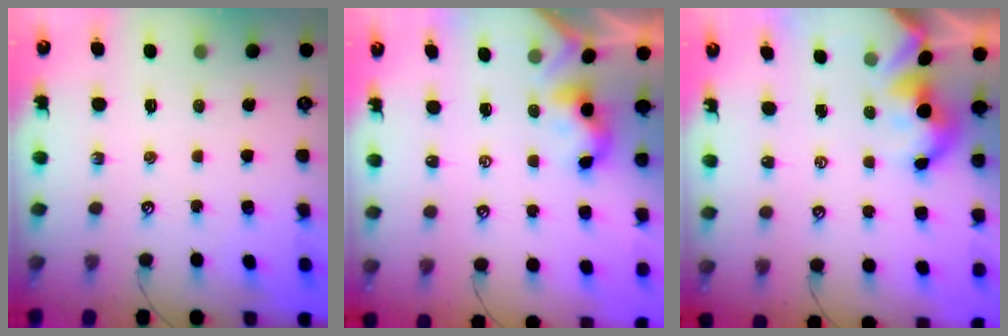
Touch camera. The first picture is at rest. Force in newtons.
{"total": 2.2, "press": 2.2, "slide": 0.2}
{"total": 2.0, "press": 2.0, "slide": 0.1}